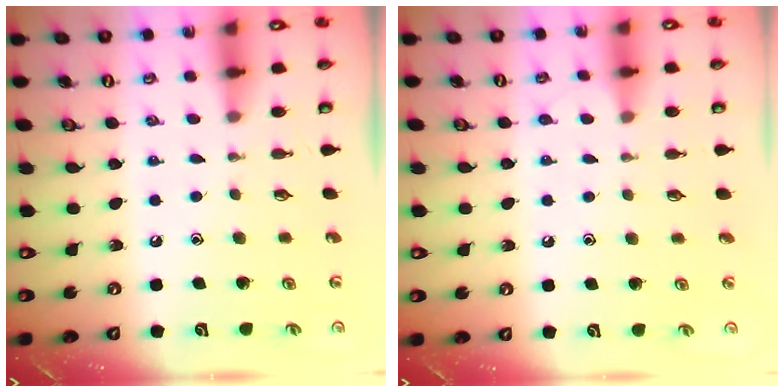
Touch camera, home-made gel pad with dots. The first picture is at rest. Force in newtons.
{"total": 4.3, "press": 4.3, "slide": 0.5}